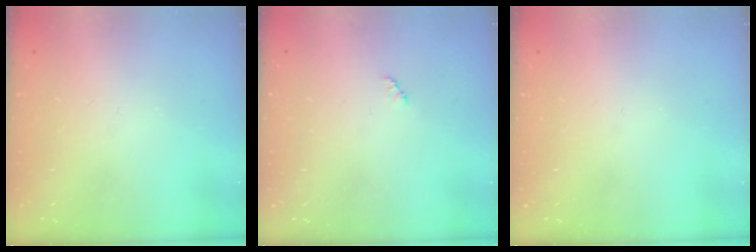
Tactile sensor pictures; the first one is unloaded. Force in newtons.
{"total": 2.1, "press": 2.1, "slide": 0.3}
{"total": 0.0}